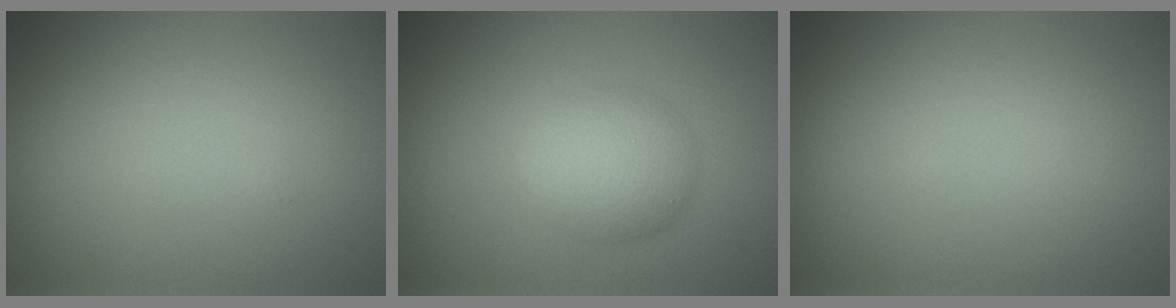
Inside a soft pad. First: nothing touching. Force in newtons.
{"total": 4.1, "press": 4.1, "slide": 0.1}
{"total": 0.0}